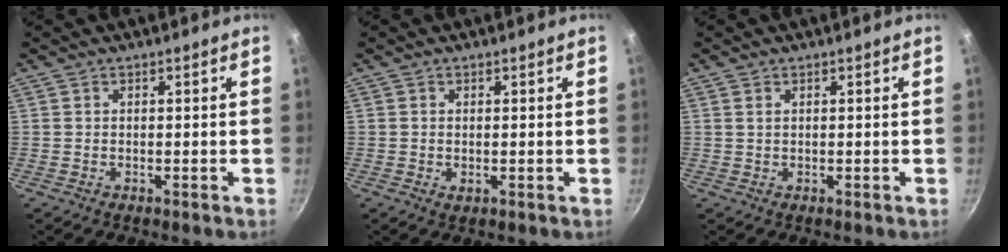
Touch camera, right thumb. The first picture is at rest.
{"total": 0.9, "force": [0.0, 0.5, 0.7], "torque": [-0.011, -0.002, 0.001]}
{"total": 0.7, "force": [0.4, 0.4, 0.5], "torque": [-0.010, 0.001, 0.009]}